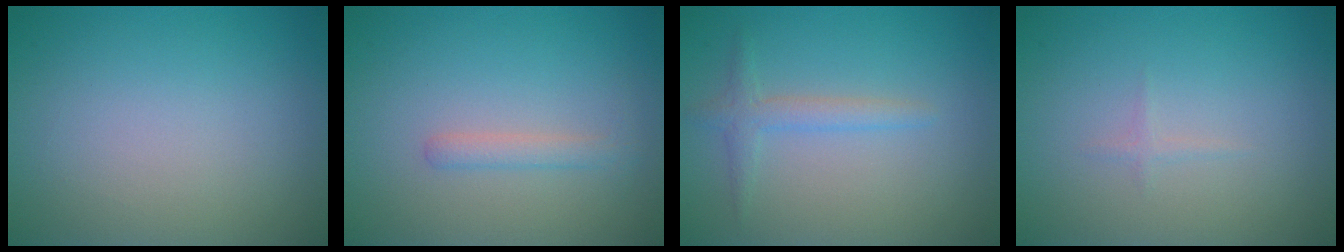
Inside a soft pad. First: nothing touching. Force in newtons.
{"total": 1.4, "press": 1.4, "slide": 0.0}
{"total": 1.8, "press": 1.8, "slide": 0.1}
{"total": 0.5, "press": 0.5, "slide": 0.0}